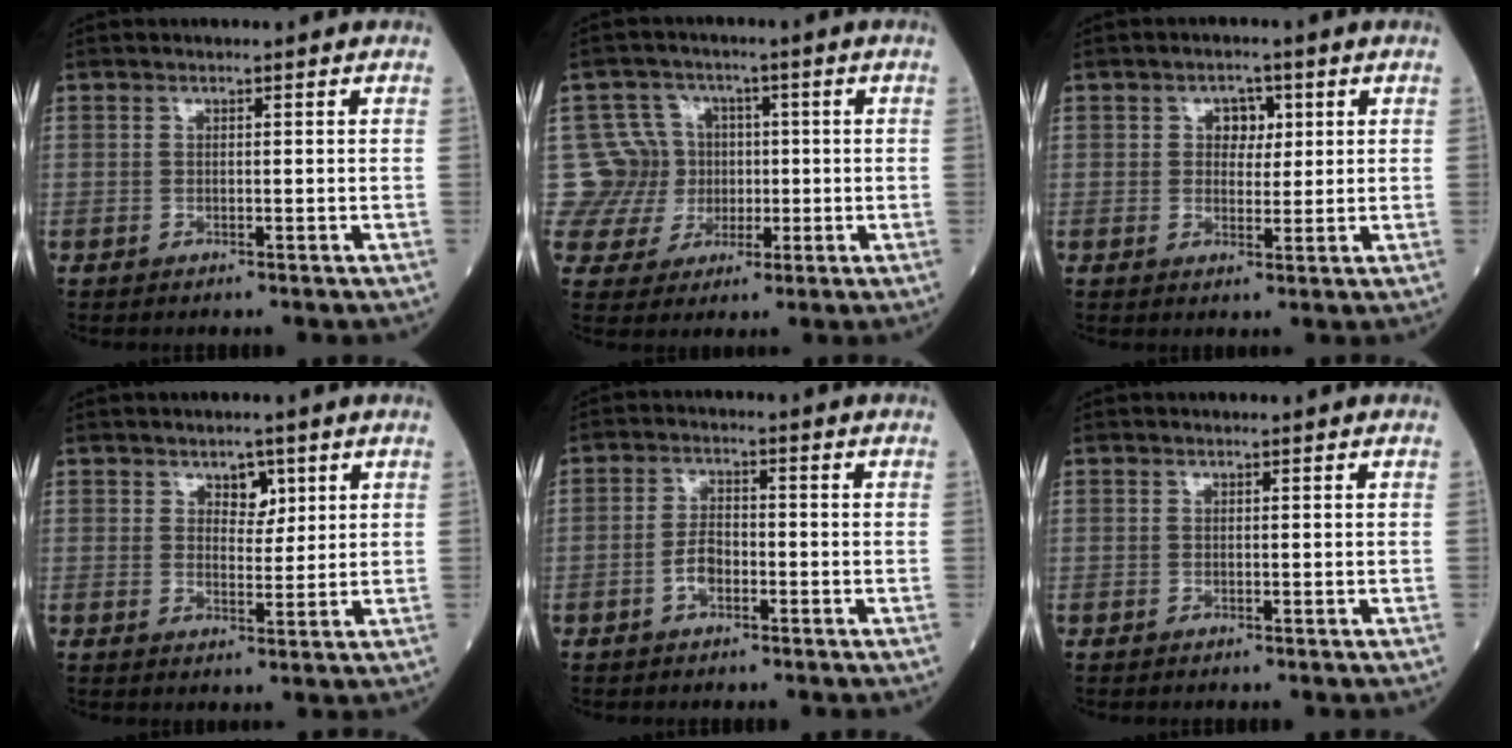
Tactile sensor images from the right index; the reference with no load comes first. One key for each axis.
{"total": 8.7, "fx": 0.6, "fy": 8.7, "fz": 0.3, "tx": -0.007, "ty": 0.033, "tz": 0.017}
{"total": 3.4, "fx": 1.1, "fy": 2.4, "fz": 2.2, "tx": -0.026, "ty": 0.008, "tz": 0.016}
{"total": 3.4, "fx": 1.8, "fy": 2.0, "fz": 2.1, "tx": -0.024, "ty": 0.002, "tz": 0.029}
{"total": 3.4, "fx": -1.5, "fy": 1.6, "fz": 2.5, "tx": -0.050, "ty": 0.008, "tz": -0.031}
{"total": 0.0}